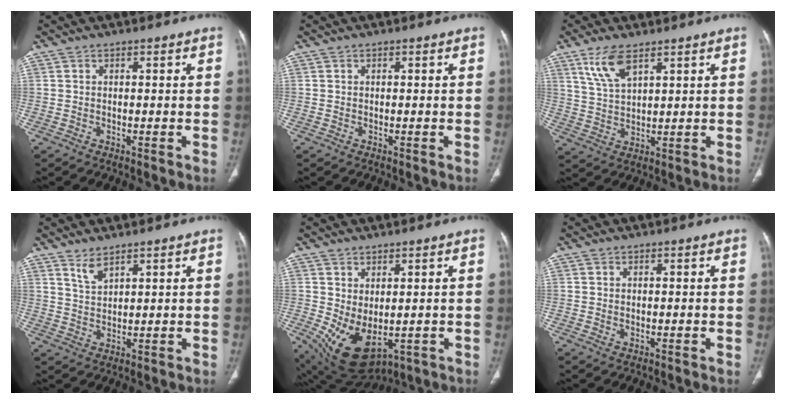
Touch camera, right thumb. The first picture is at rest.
{"total": 0.0}
{"total": 7.2, "force": [4.4, 2.8, 4.9], "torque": [-0.097, -0.017, 0.095]}
{"total": 3.3, "force": [2.6, 1.0, 1.8], "torque": [-0.033, -0.019, 0.059]}
{"total": 10.3, "force": [-1.5, 5.6, 8.5], "torque": [-0.142, -0.007, 0.008]}
{"total": 0.5, "force": [0.0, 0.3, 0.4], "torque": [-0.012, 0.000, 0.004]}